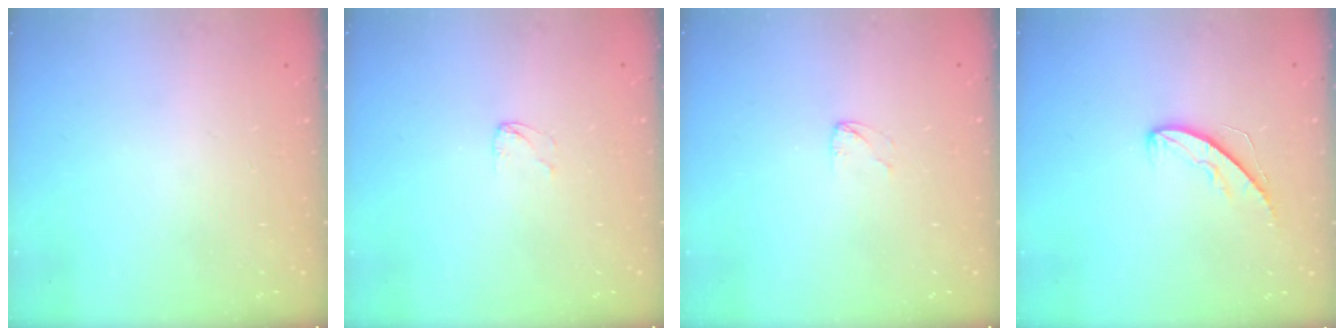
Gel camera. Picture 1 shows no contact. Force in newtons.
{"total": 2.9, "press": 2.9, "slide": 0.2}
{"total": 2.2, "press": 2.2, "slide": 0.1}
{"total": 5.7, "press": 5.7, "slide": 0.5}